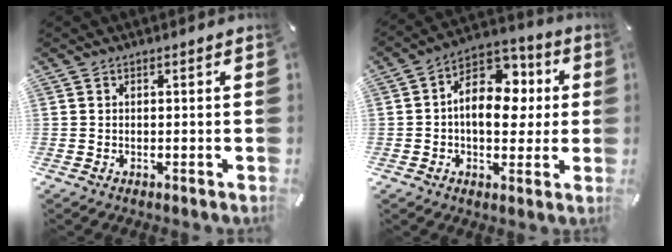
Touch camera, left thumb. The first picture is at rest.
{"total": 14.0, "force": [1.0, 10.1, 9.6], "torque": [-0.147, -0.009, 0.019]}